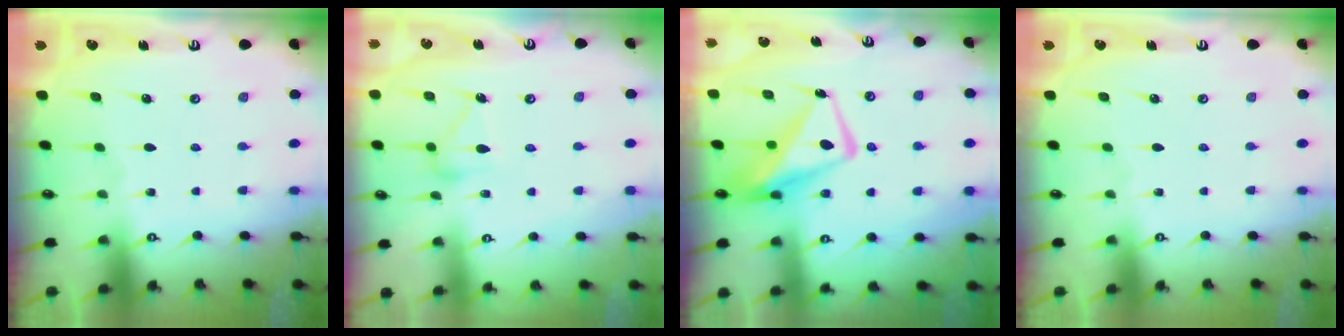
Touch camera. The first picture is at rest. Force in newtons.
{"total": 12.4, "press": 12.4, "slide": 0.6}
{"total": 10.0, "press": 9.8, "slide": 1.9}
{"total": 0.0}